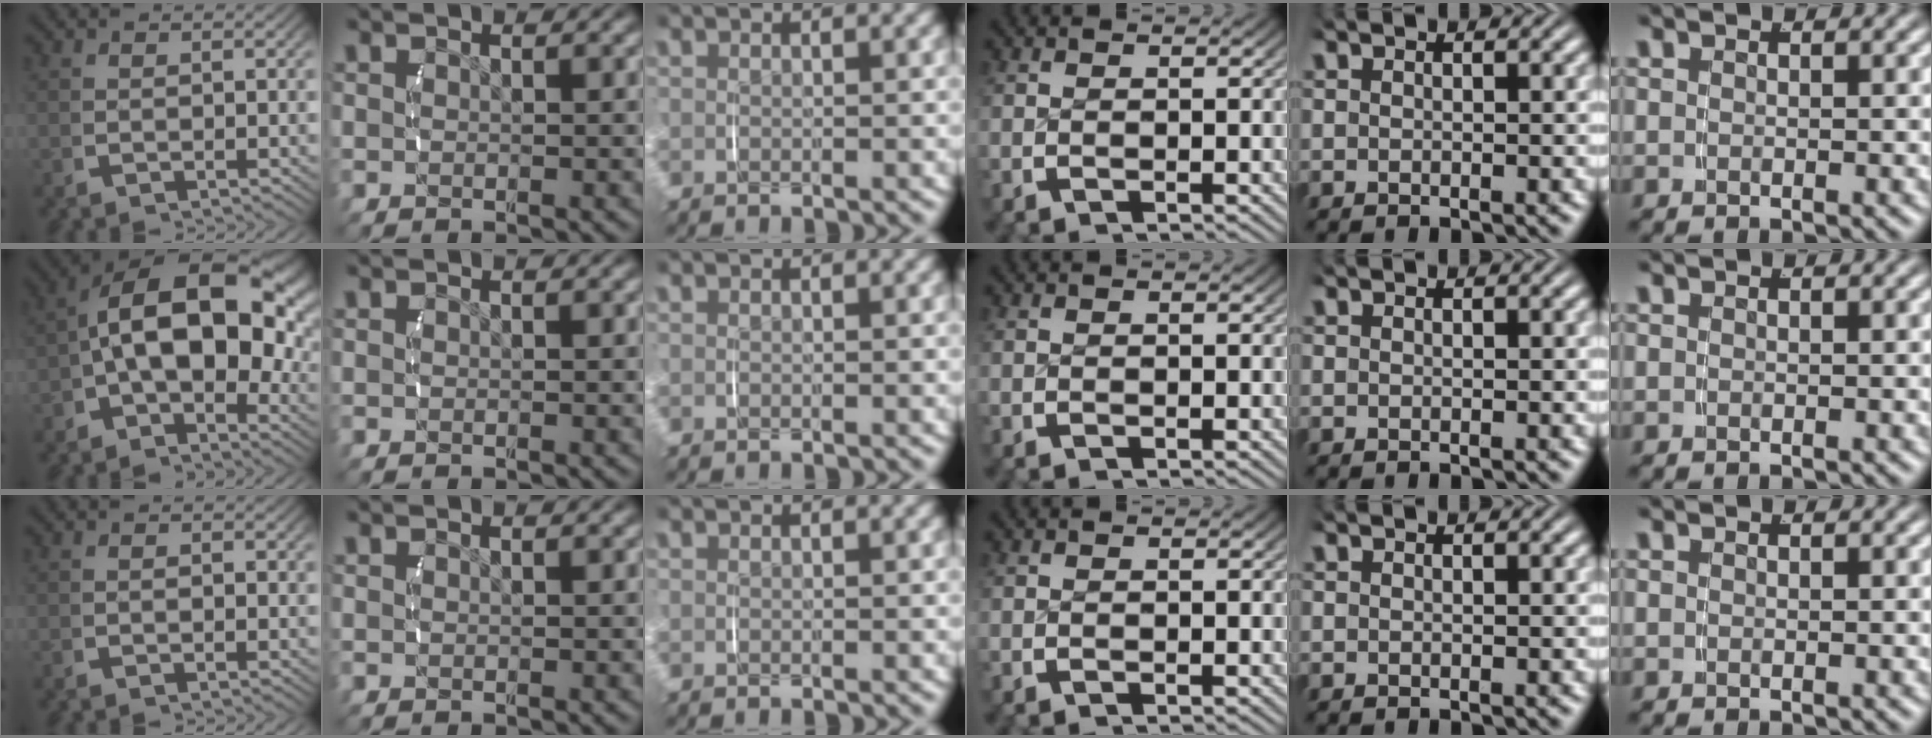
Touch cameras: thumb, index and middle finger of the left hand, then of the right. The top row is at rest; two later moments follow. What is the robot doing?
{"motion": "lift_and_place", "object": "camera"}